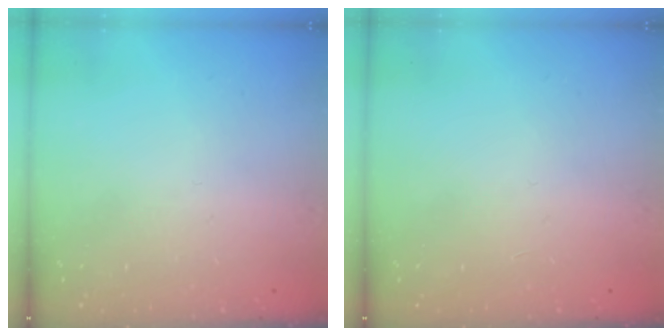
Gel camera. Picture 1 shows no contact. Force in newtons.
{"total": 0.0}